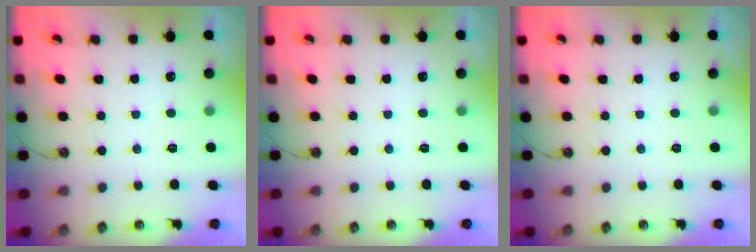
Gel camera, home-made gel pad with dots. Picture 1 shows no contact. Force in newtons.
{"total": 0.0}
{"total": 0.0}